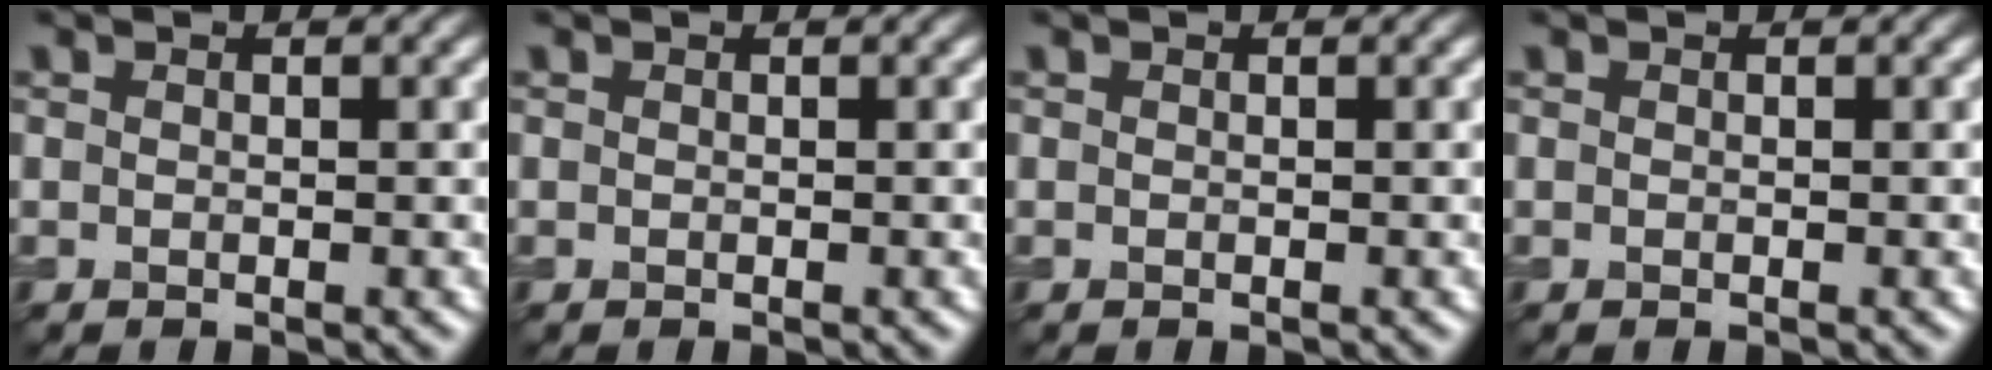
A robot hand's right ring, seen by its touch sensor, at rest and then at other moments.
{"total": 0.0}
{"total": 0.0}
{"total": 0.0}